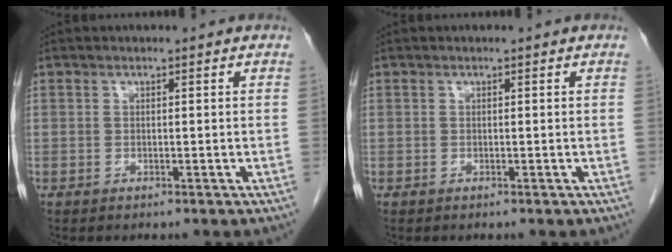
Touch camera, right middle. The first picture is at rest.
{"total": 0.0}